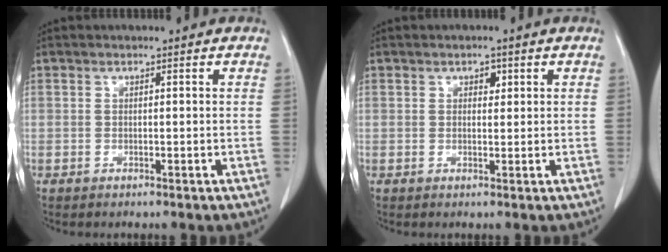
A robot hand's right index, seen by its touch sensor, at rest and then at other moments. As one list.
[{"total": 2.0, "force": [0.8, 1.3, 1.3], "torque": [-0.027, 0.007, 0.014]}]